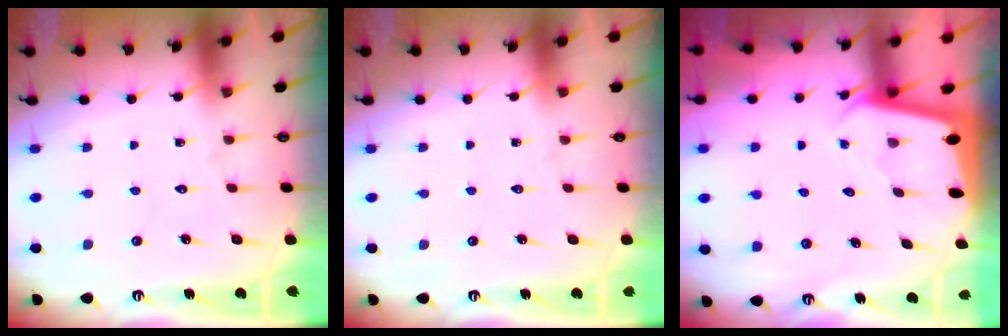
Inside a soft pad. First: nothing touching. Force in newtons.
{"total": 0.0}
{"total": 1.8, "press": 1.8, "slide": 0.1}